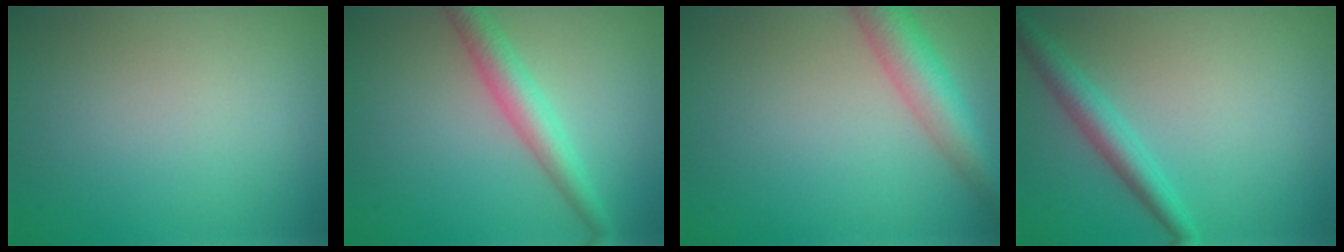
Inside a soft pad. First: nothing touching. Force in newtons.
{"total": 3.6, "press": 3.6, "slide": 0.1}
{"total": 5.0, "press": 5.0, "slide": 0.2}
{"total": 2.9, "press": 2.9, "slide": 0.1}